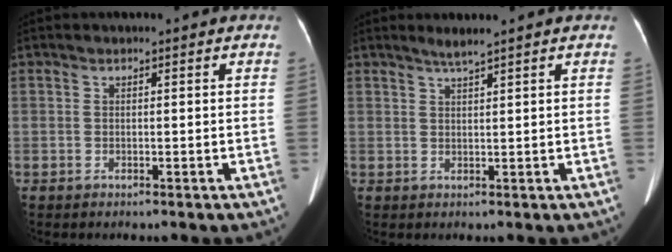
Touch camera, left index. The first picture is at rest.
{"total": 1.7, "force": [1.4, -0.5, 0.8], "torque": [-0.019, 0.001, 0.031]}